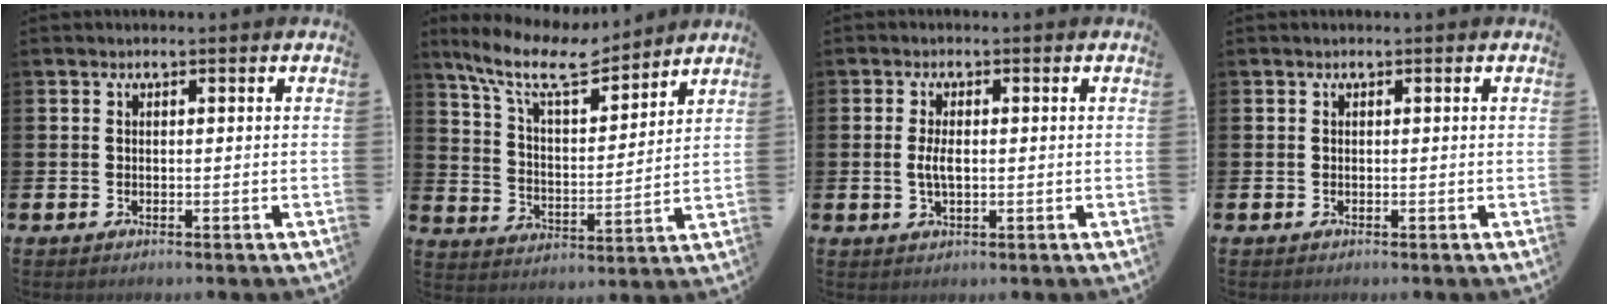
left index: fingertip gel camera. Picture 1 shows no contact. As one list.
[{"total": 11.0, "force": [9.5, 2.9, 4.8], "torque": [-0.122, -0.053, 0.166]}, {"total": 3.0, "force": [0.0, 1.3, 2.7], "torque": [-0.053, -0.002, -0.005]}, {"total": 0.0}]